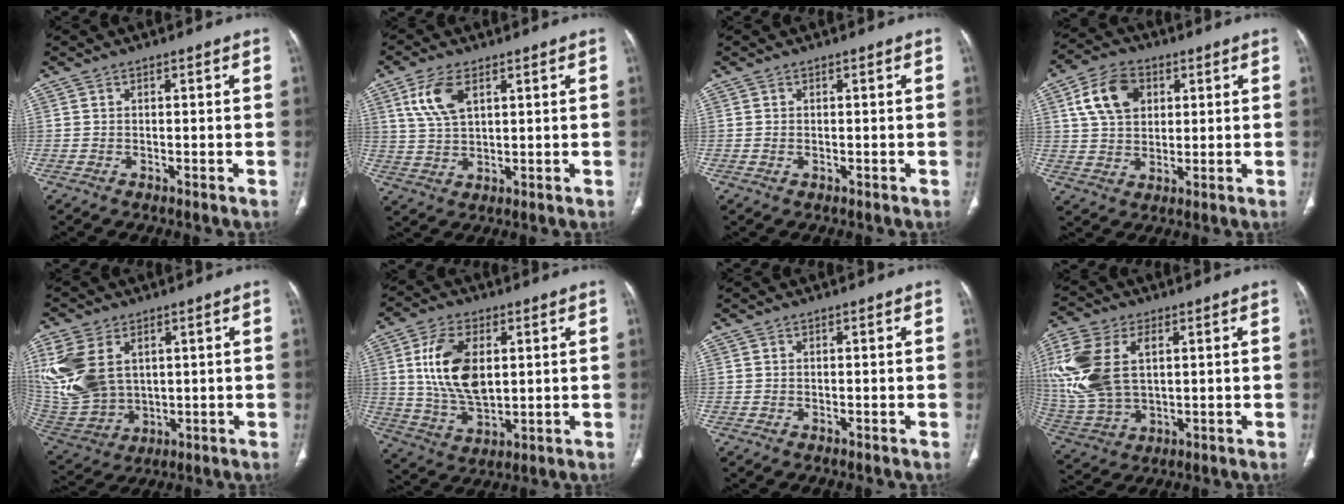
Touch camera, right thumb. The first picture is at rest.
{"total": 7.5, "force": [3.3, 3.7, 5.6], "torque": [-0.117, -0.006, 0.071]}
{"total": 0.5, "force": [-0.1, 0.4, 0.4], "torque": [-0.012, 0.005, 0.002]}
{"total": 10.5, "force": [3.6, 7.4, 6.6], "torque": [-0.102, 0.001, 0.063]}
{"total": 17.0, "force": [4.6, 11.5, 11.6], "torque": [-0.266, -0.016, 0.115]}
{"total": 13.9, "force": [2.9, 7.8, 11.2], "torque": [-0.204, -0.013, 0.062]}
{"total": 0.0}
{"total": 17.8, "force": [4.0, 10.7, 13.7], "torque": [-0.319, -0.003, 0.084]}